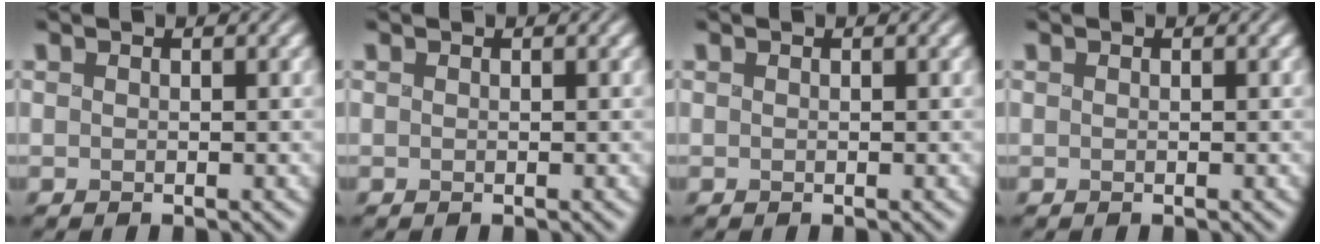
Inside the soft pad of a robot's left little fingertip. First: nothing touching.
{"total": 0.0}
{"total": 0.0}
{"total": 0.0}